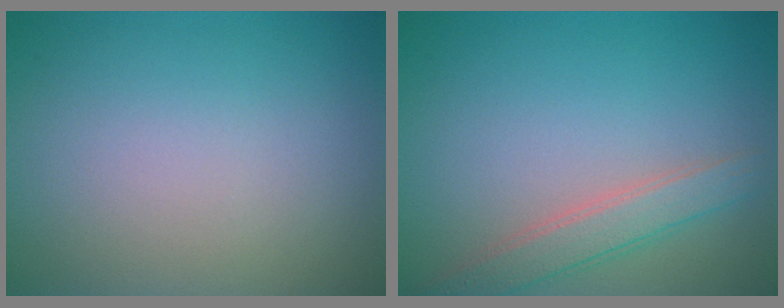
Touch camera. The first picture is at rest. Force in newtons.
{"total": 2.9, "press": 2.9, "slide": 0.2}